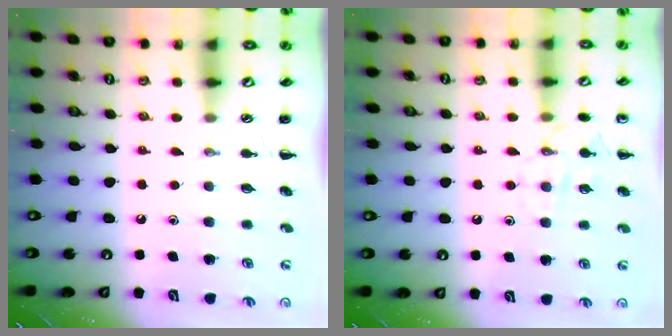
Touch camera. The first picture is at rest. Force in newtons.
{"total": 9.2, "press": 9.1, "slide": 1.2}